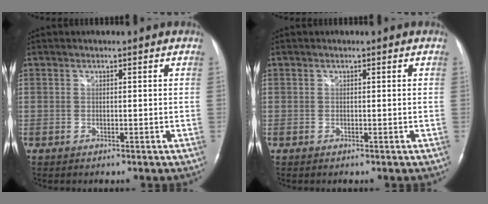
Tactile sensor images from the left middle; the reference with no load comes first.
{"total": 0.0}